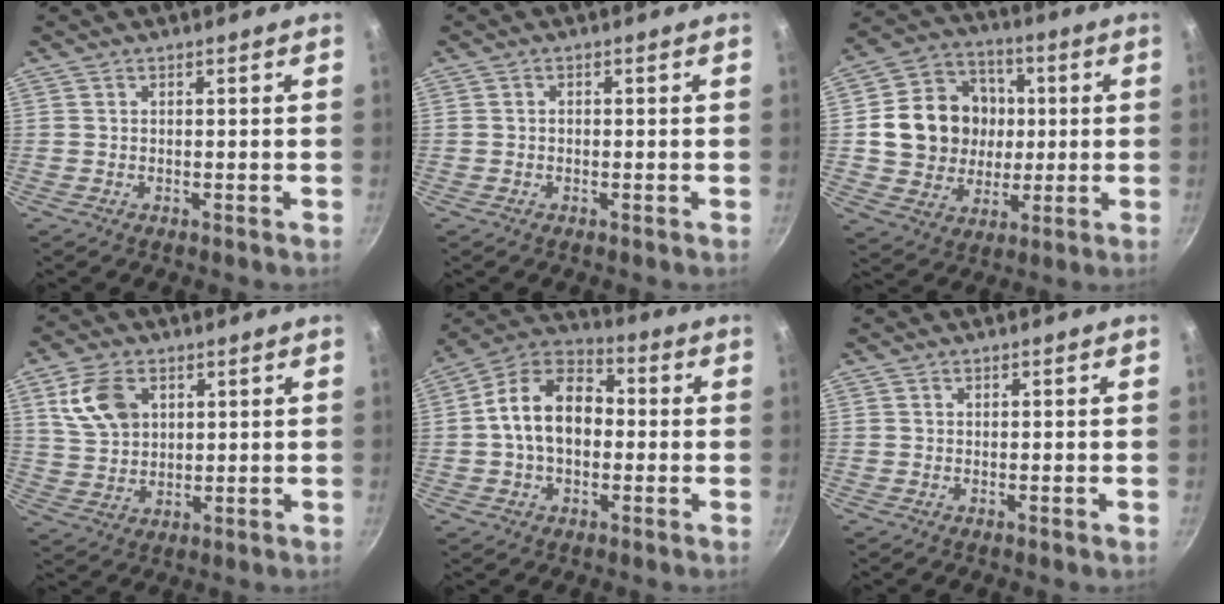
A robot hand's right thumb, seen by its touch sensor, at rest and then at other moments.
{"total": 0.7, "force": [-0.2, 0.6, 0.3], "torque": [-0.008, 0.004, -0.004]}
{"total": 16.7, "force": [1.1, 14.8, 7.8], "torque": [-0.110, 0.022, 0.020]}
{"total": 9.5, "force": [3.5, 6.4, 6.1], "torque": [-0.101, -0.009, 0.071]}
{"total": 14.0, "force": [-0.3, 9.6, 10.1], "torque": [-0.141, 0.038, -0.026]}
{"total": 0.5, "force": [-0.3, -0.1, 0.4], "torque": [-0.008, -0.001, -0.006]}